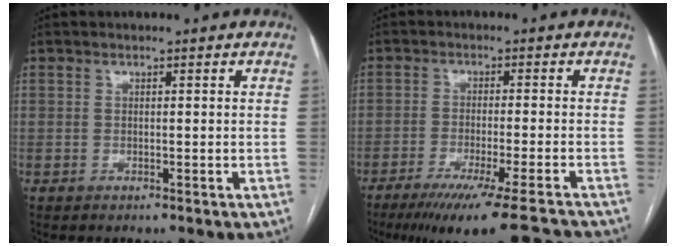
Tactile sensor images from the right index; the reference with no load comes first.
{"total": 16.6, "force": [-14.5, -0.3, 8.1], "torque": [-0.092, -0.038, -0.209]}